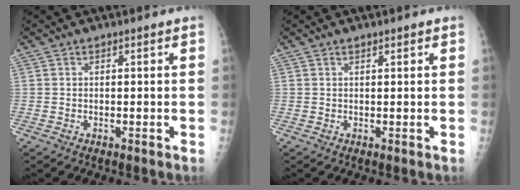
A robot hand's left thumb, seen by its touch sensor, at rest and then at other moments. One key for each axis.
{"total": 0.9, "fx": 0.6, "fy": 0.3, "fz": 0.6, "tx": -0.007, "ty": -0.001, "tz": 0.009}